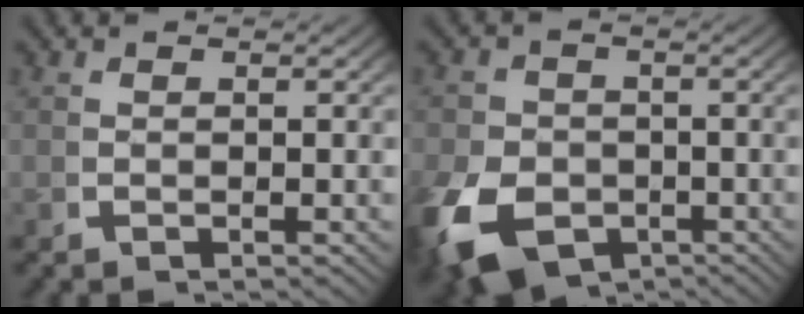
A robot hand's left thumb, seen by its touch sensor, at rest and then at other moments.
{"total": 9.2, "force": [-4.3, 6.4, 4.9], "torque": [-0.097, -0.044, -0.054]}